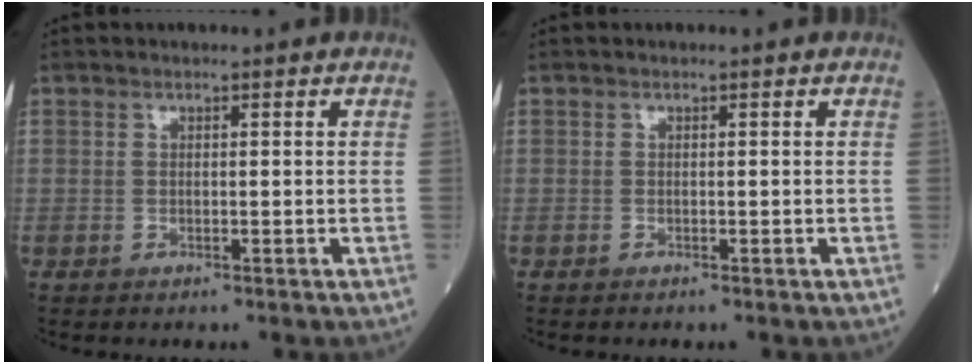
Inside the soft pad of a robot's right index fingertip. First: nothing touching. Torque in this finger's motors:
{"motor_torque": [0.00, 0.01, -0.03, 0.01]}